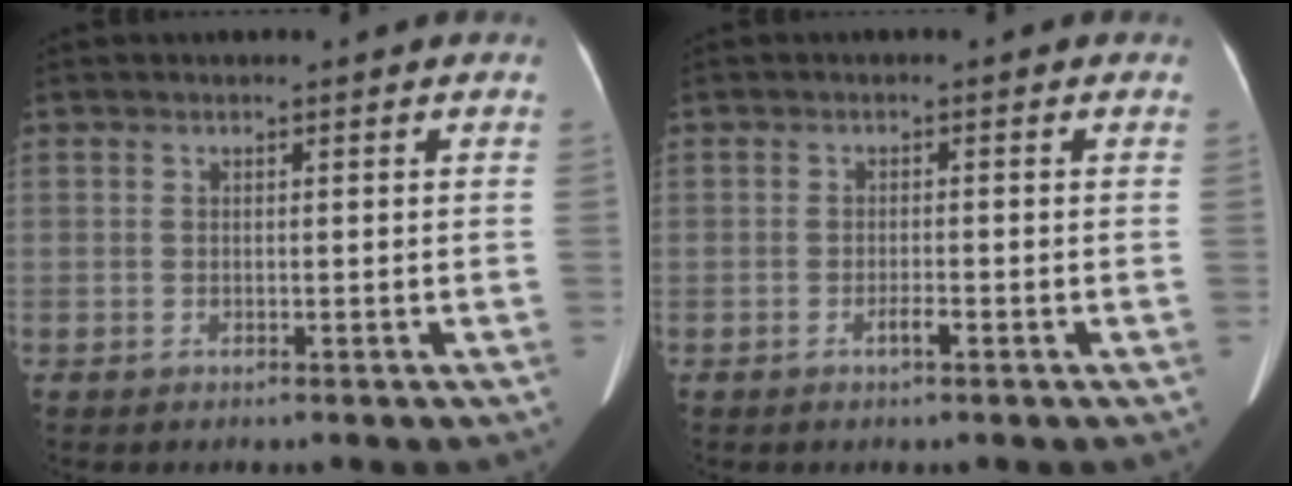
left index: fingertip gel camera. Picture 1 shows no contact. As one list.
[{"total": 1.3, "force": [-0.7, 0.0, 1.1], "torque": [-0.023, -0.002, -0.012]}]